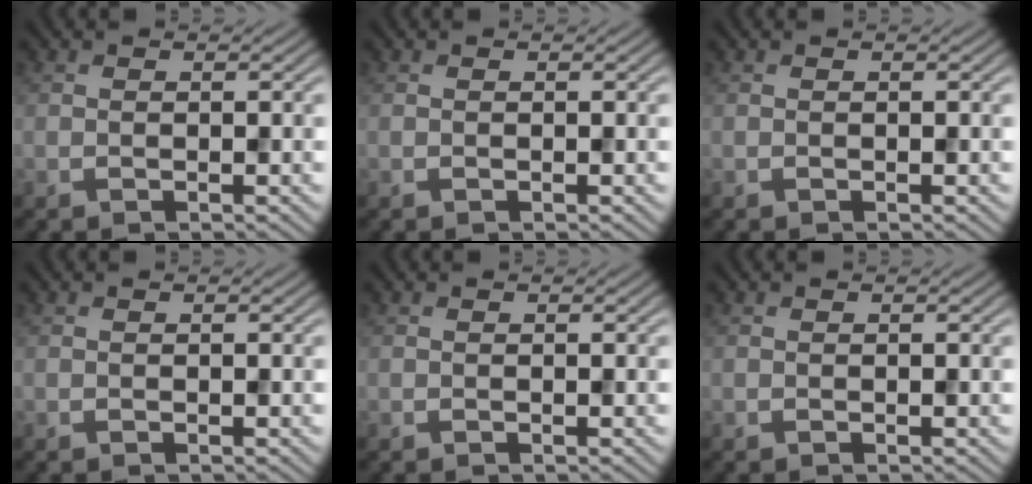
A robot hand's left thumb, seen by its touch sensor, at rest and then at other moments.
{"total": 0.0}
{"total": 0.0}
{"total": 0.0}
{"total": 0.0}
{"total": 0.0}